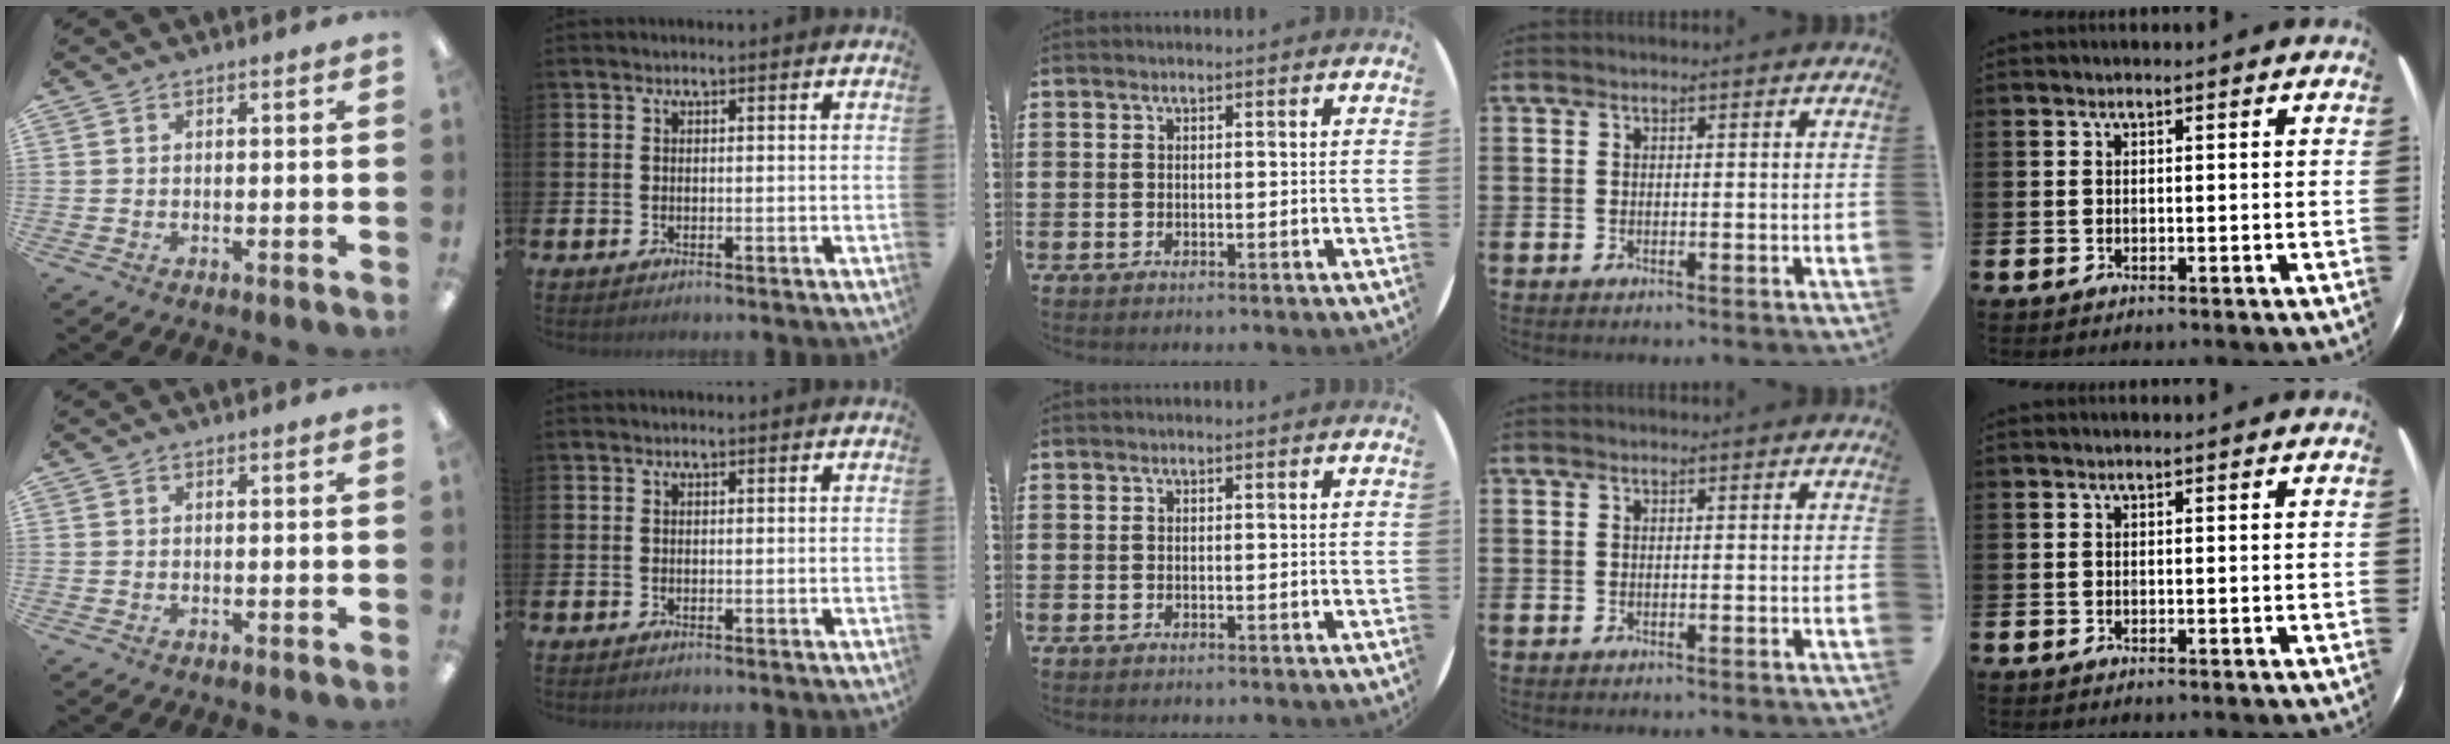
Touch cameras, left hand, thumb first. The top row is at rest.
{}